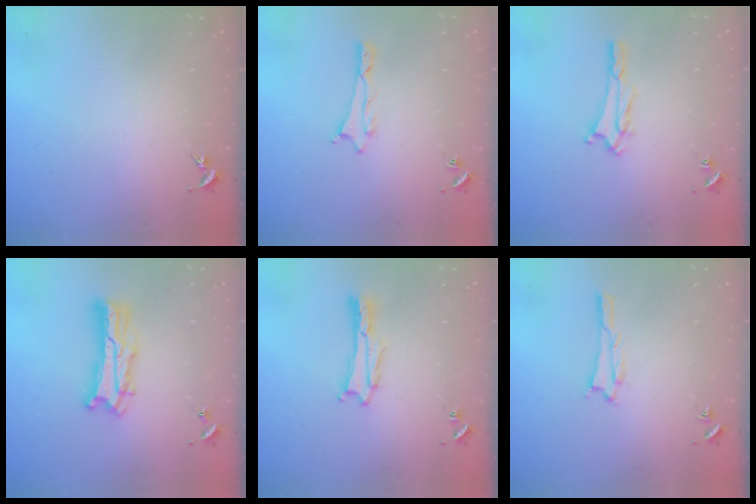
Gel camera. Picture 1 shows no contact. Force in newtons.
{"total": 0.8, "press": 0.8, "slide": 0.2}
{"total": 2.4, "press": 2.4, "slide": 0.4}
{"total": 7.3, "press": 7.3, "slide": 0.7}
{"total": 0.0}
{"total": 1.1, "press": 1.1, "slide": 0.1}